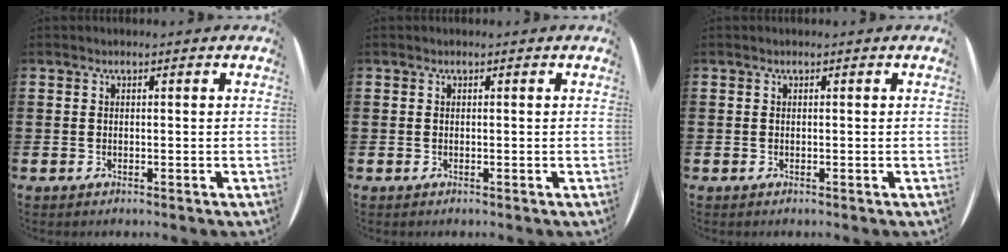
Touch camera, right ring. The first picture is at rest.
{"total": 0.0}
{"total": 0.0}